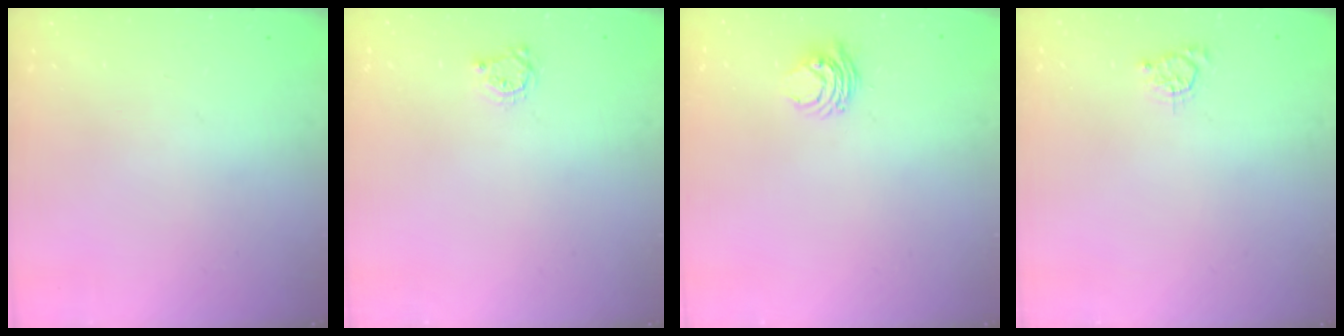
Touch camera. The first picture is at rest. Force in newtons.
{"total": 3.6, "press": 3.6, "slide": 0.3}
{"total": 4.9, "press": 4.8, "slide": 0.4}
{"total": 2.9, "press": 2.9, "slide": 0.3}